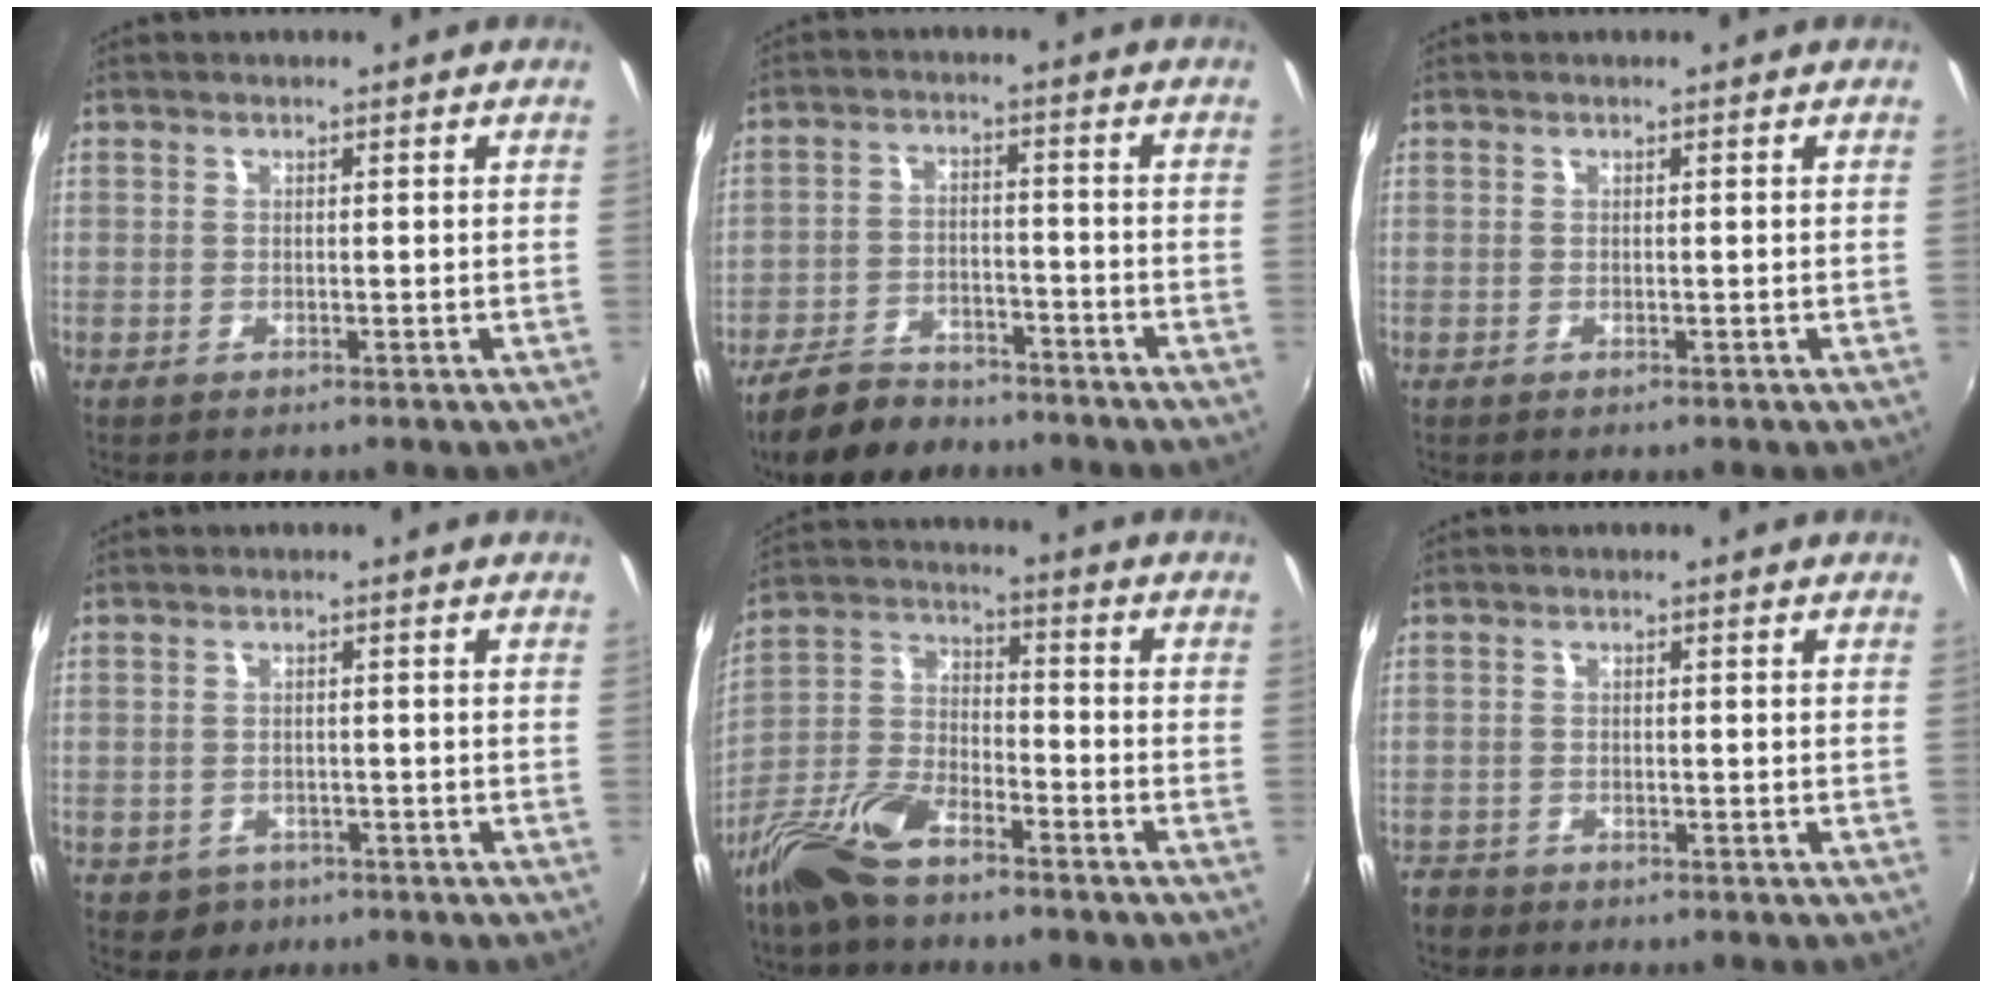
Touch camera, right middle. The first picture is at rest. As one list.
[{"total": 11.0, "force": [-9.1, 4.5, 4.3], "torque": [-0.112, -0.005, -0.147]}, {"total": 0.0}, {"total": 3.9, "force": [-1.8, 3.3, 0.9], "torque": [-0.030, -0.003, -0.020]}, {"total": 14.1, "force": [-9.5, 6.1, 8.4], "torque": [-0.191, -0.009, -0.187]}, {"total": 3.0, "force": [-2.4, 1.8, 0.6], "torque": [-0.023, -0.005, -0.047]}]